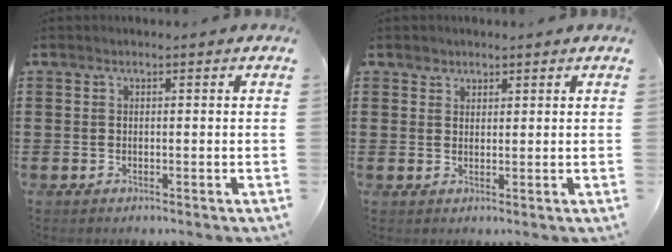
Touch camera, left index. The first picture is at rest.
{"total": 1.7, "force": [1.4, 0.9, -0.1], "torque": [0.006, 0.000, 0.028]}